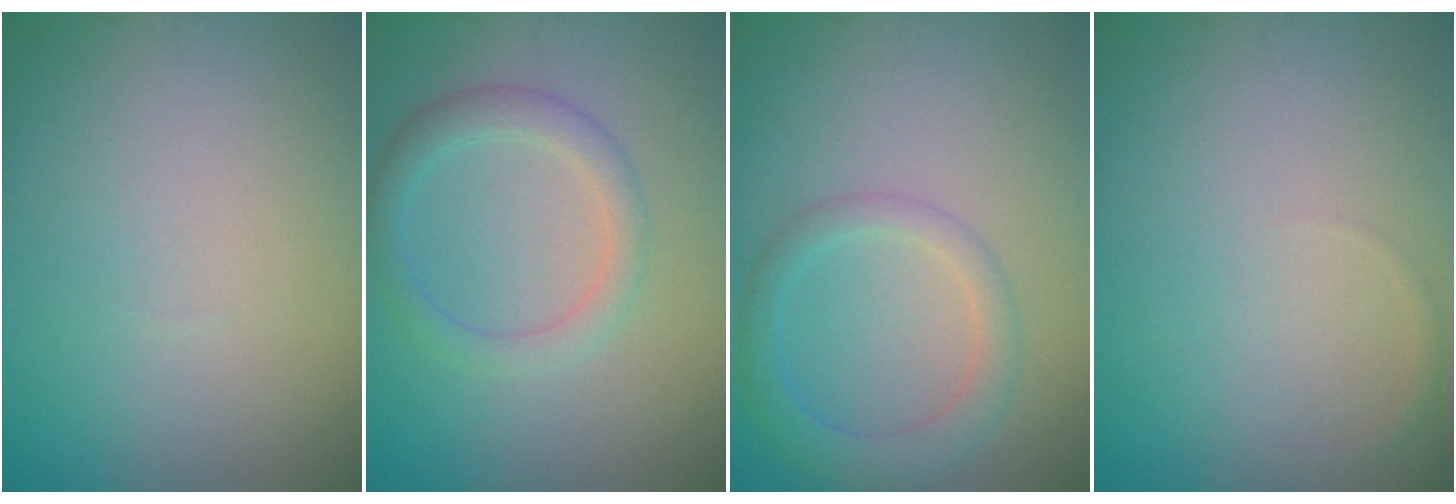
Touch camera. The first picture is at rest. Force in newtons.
{"total": 2.8, "press": 2.8, "slide": 0.1}
{"total": 3.0, "press": 3.0, "slide": 0.2}
{"total": 0.5, "press": 0.5, "slide": 0.0}